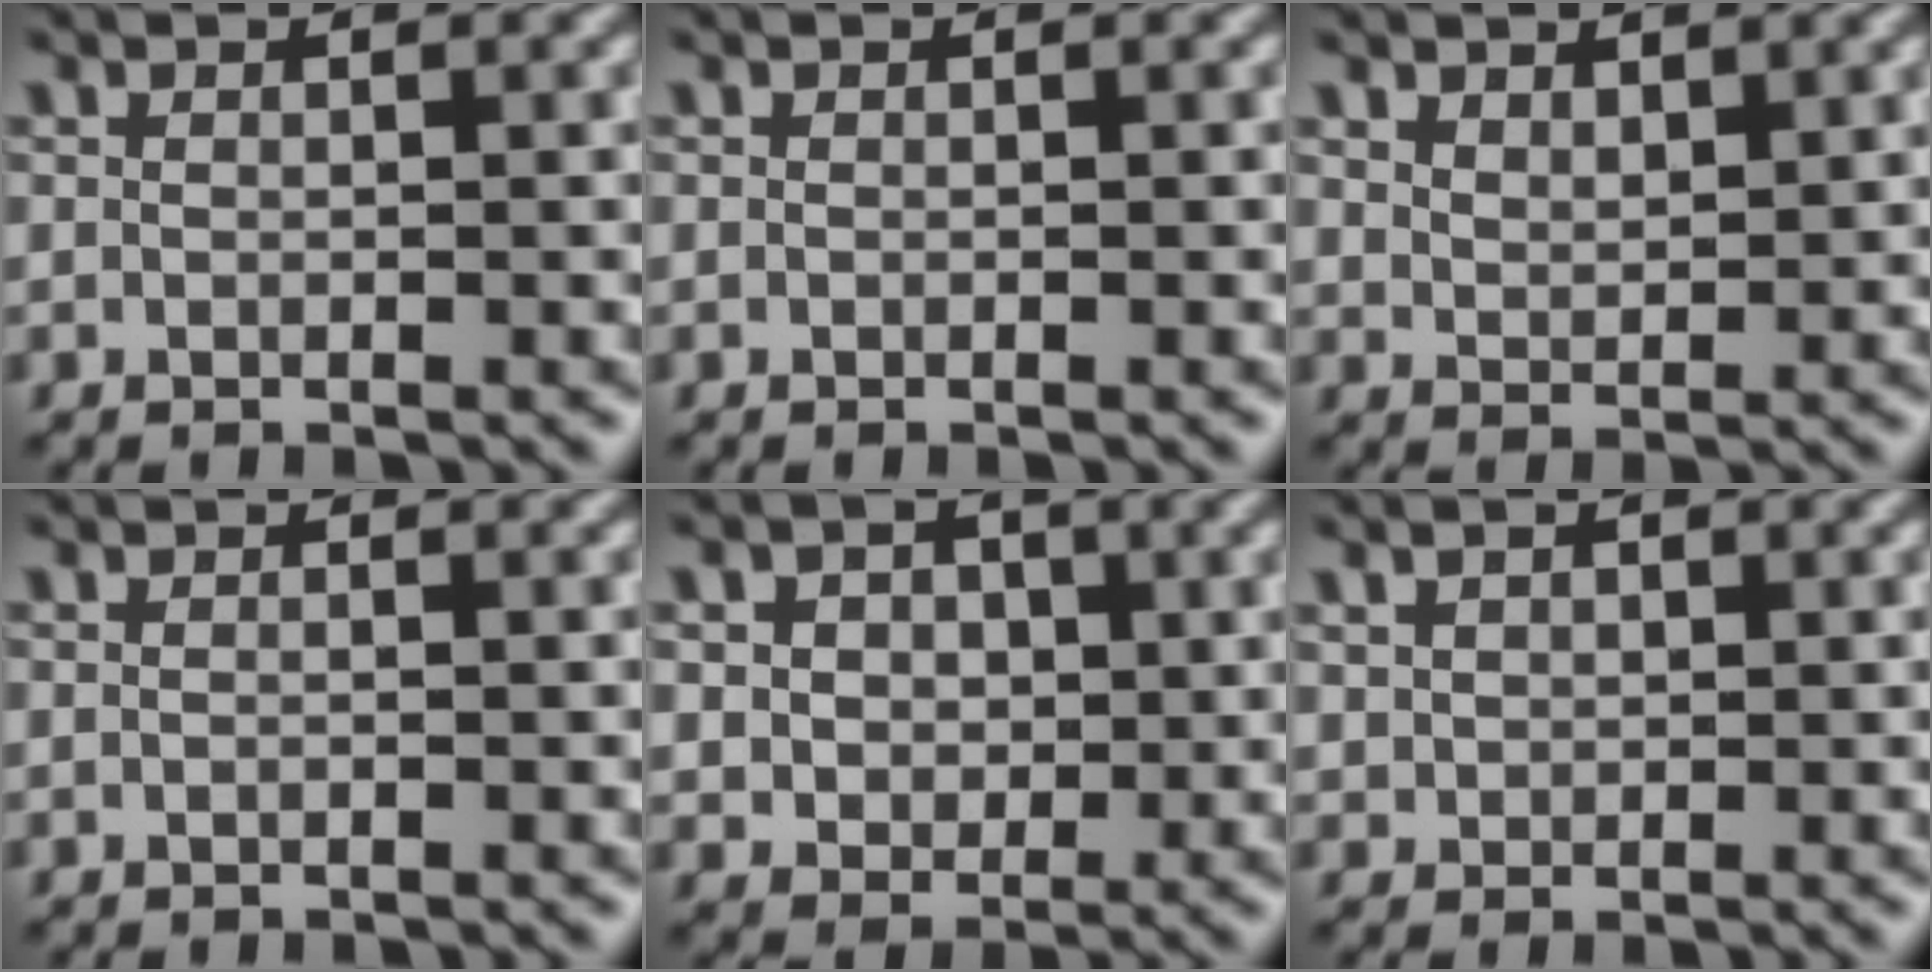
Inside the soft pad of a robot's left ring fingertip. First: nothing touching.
{"total": 0.0}
{"total": 2.3, "force": [1.8, 1.1, 0.8], "torque": [-0.020, -0.001, 0.037]}
{"total": 0.7, "force": [0.1, 0.3, 0.6], "torque": [-0.008, -0.008, -0.001]}
{"total": 5.3, "force": [1.5, 4.3, 2.7], "torque": [-0.061, 0.011, 0.019]}
{"total": 1.8, "force": [0.9, 1.4, 0.8], "torque": [-0.018, 0.007, 0.016]}